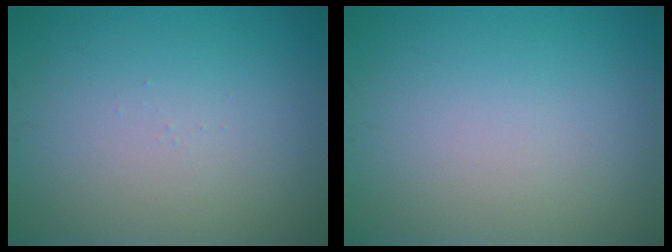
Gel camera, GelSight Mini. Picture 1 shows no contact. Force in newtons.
{"total": 0.0}